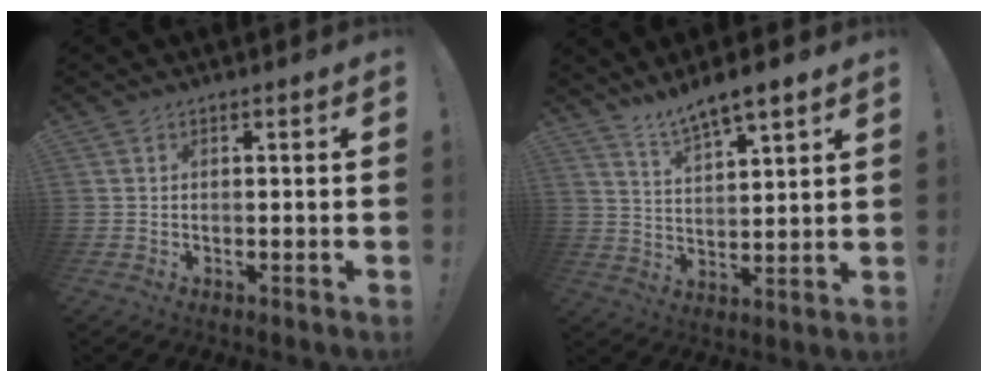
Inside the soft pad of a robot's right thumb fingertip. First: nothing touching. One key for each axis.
{"total": 7.9, "fx": 6.9, "fy": 1.4, "fz": 3.7, "tx": -0.060, "ty": -0.048, "tz": 0.124}